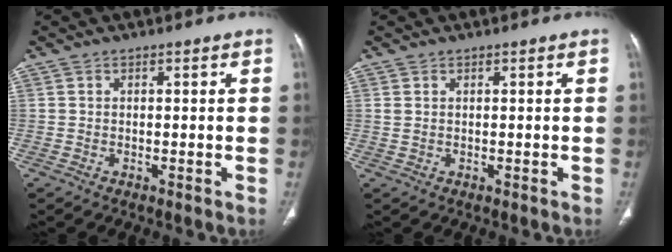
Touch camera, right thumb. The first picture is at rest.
{"total": 0.7, "force": [0.3, 0.4, 0.5], "torque": [-0.014, 0.008, 0.012]}